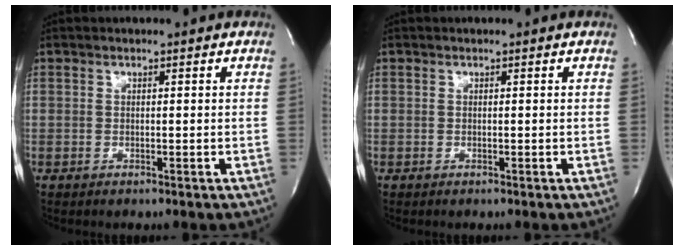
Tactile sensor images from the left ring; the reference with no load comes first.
{"total": 0.0}